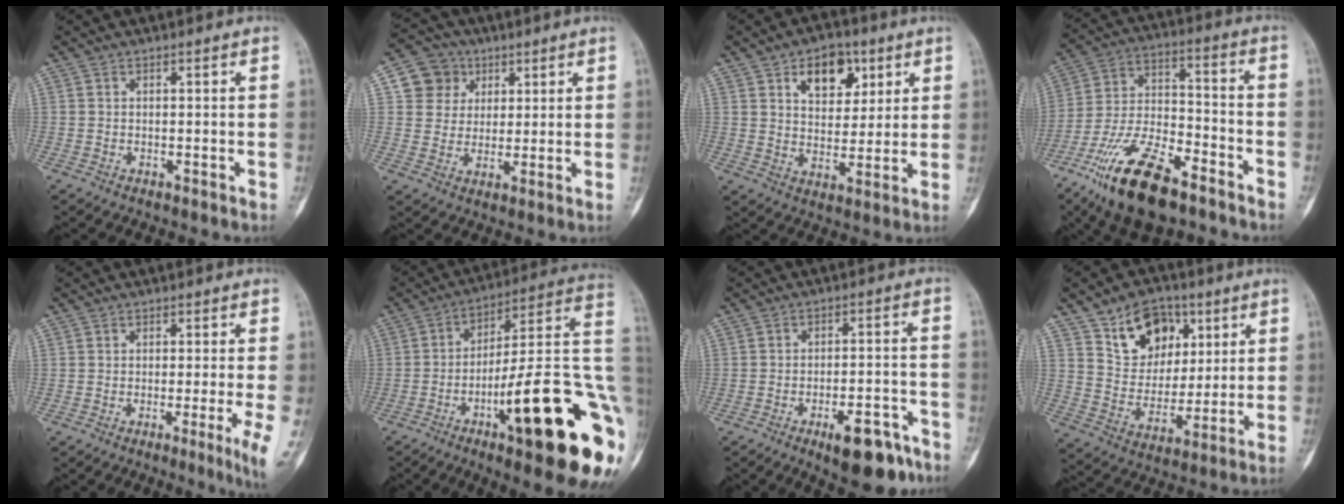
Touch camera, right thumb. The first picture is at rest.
{"total": 8.0, "force": [2.8, 7.3, 1.7], "torque": [0.011, -0.003, 0.046]}
{"total": 10.6, "force": [4.9, 6.9, 6.4], "torque": [-0.051, -0.018, 0.074]}
{"total": 20.4, "force": [-13.2, 8.2, 13.3], "torque": [-0.257, 0.062, -0.240]}
{"total": 5.0, "force": [-1.9, -0.2, 4.7], "torque": [-0.063, -0.010, -0.032]}
{"total": 30.0, "force": [-8.0, 6.4, 28.2], "torque": [-0.323, 0.022, -0.118]}
{"total": 11.5, "force": [-6.9, 4.3, 8.1], "torque": [-0.090, 0.046, -0.095]}
{"total": 13.7, "force": [6.8, 9.9, 6.6], "torque": [-0.064, -0.029, 0.123]}